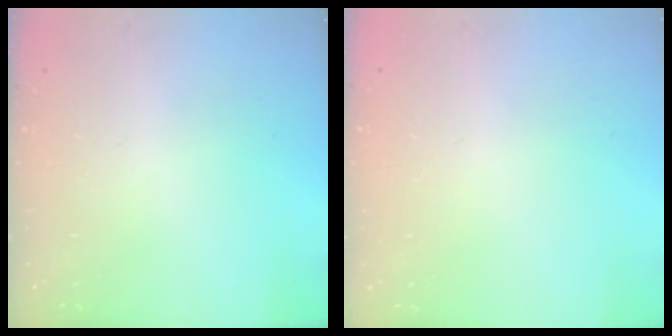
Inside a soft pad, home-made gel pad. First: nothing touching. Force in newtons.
{"total": 0.0}